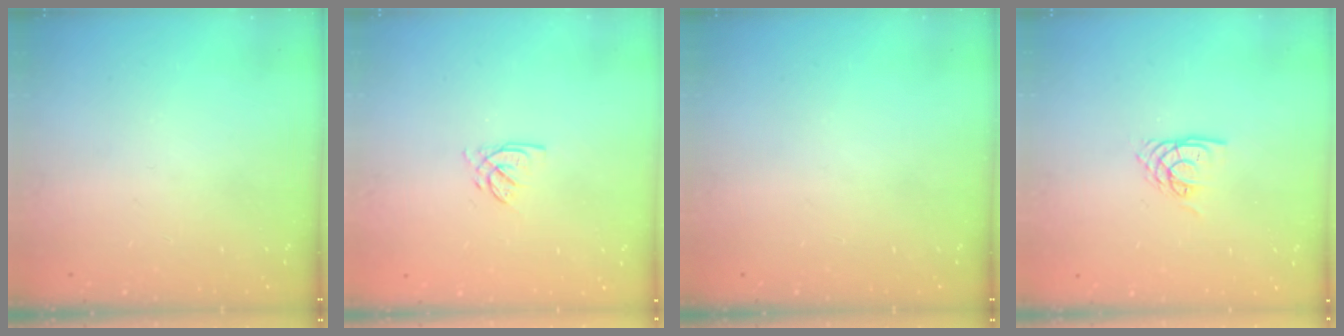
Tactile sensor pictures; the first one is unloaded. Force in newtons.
{"total": 2.5, "press": 2.5, "slide": 0.3}
{"total": 0.0}
{"total": 4.5, "press": 4.5, "slide": 0.4}